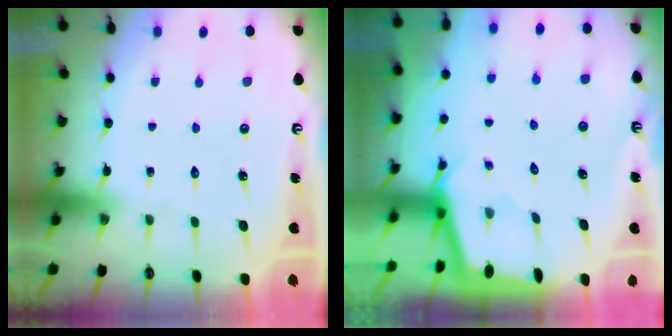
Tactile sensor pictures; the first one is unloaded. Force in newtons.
{"total": 1.6, "press": 1.6, "slide": 0.2}